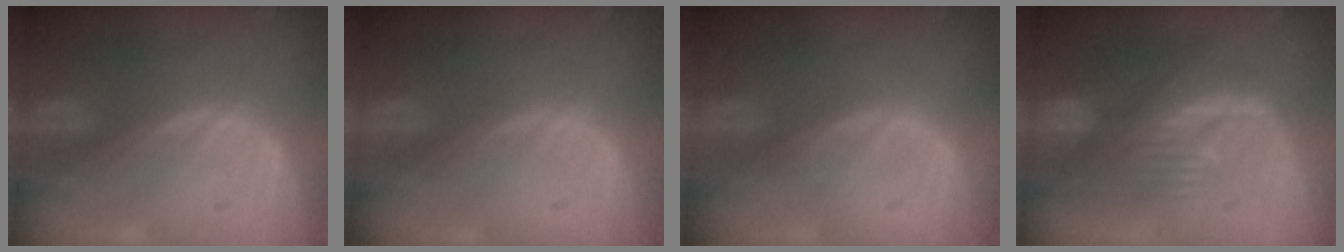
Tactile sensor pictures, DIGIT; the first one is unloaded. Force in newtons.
{"total": 0.0}
{"total": 0.0}
{"total": 10.3, "press": 9.1, "slide": 4.9}